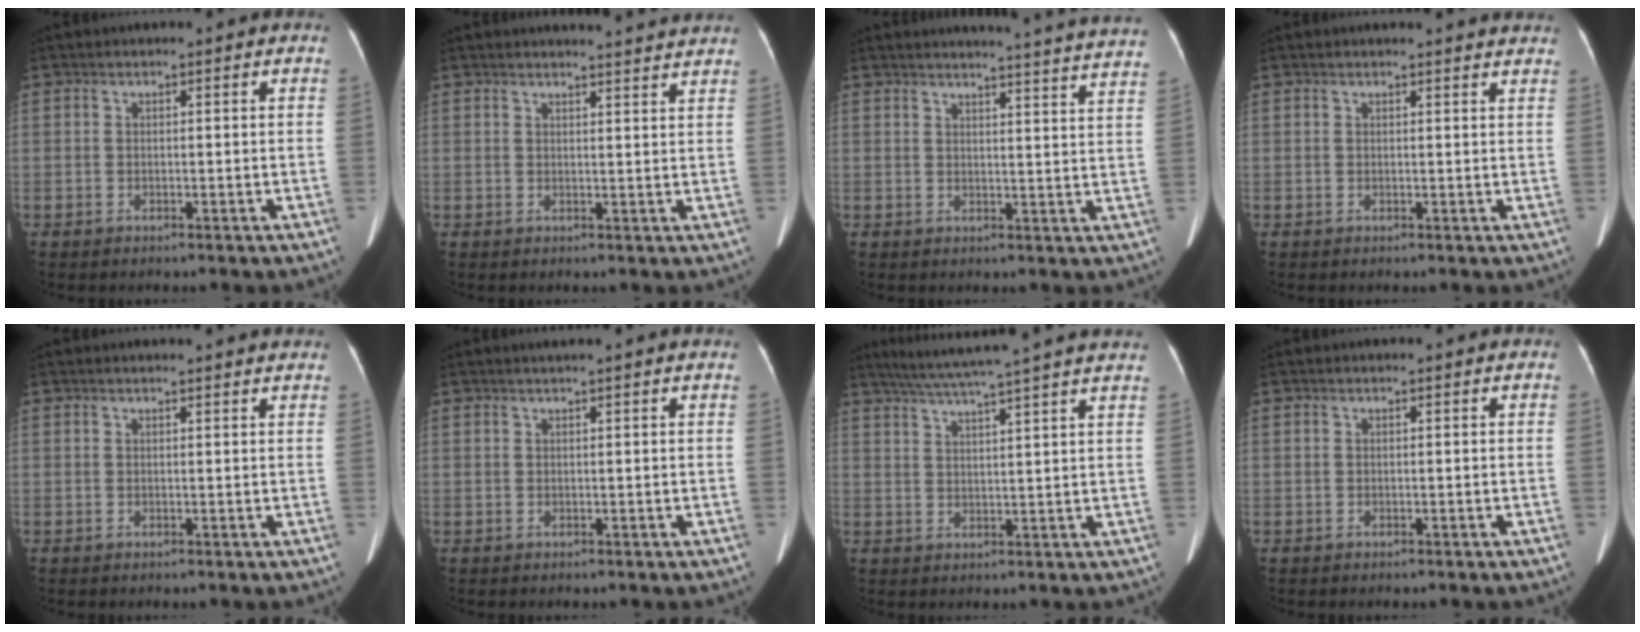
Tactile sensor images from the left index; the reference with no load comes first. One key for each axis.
{"total": 6.9, "fx": 6.7, "fy": -0.3, "fz": 1.6, "tx": -0.020, "ty": -0.001, "tz": 0.062}
{"total": 18.8, "fx": 18.2, "fy": -0.9, "fz": 4.6, "tx": -0.061, "ty": -0.082, "tz": 0.192}
{"total": 5.2, "fx": 5.1, "fy": 0.4, "fz": 1.1, "tx": -0.009, "ty": -0.003, "tz": 0.033}
{"total": 4.3, "fx": 4.1, "fy": 0.3, "fz": 1.1, "tx": -0.016, "ty": 0.006, "tz": 0.033}
{"total": 2.2, "fx": 1.9, "fy": -0.4, "fz": 1.2, "tx": -0.014, "ty": 0.016, "tz": 0.031}
{"total": 16.8, "fx": 14.5, "fy": -1.2, "fz": 8.5, "tx": -0.150, "ty": 0.013, "tz": 0.190}
{"total": 0.0}